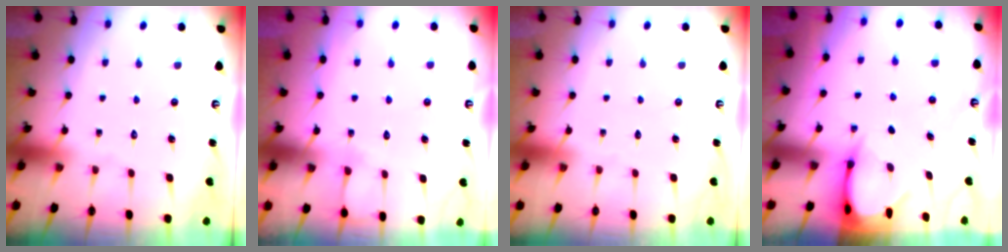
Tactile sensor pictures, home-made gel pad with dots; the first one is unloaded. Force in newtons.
{"total": 5.1, "press": 5.1, "slide": 0.5}
{"total": 0.0}
{"total": 3.4, "press": 3.4, "slide": 0.4}